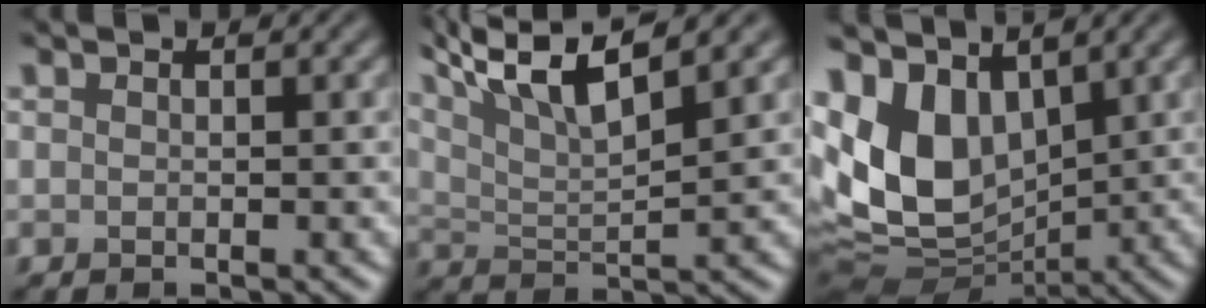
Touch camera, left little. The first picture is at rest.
{"total": 8.8, "force": [6.1, 2.1, 5.9], "torque": [-0.110, 0.023, 0.093]}
{"total": 9.9, "force": [2.4, 6.8, 6.8], "torque": [-0.144, -0.004, 0.048]}